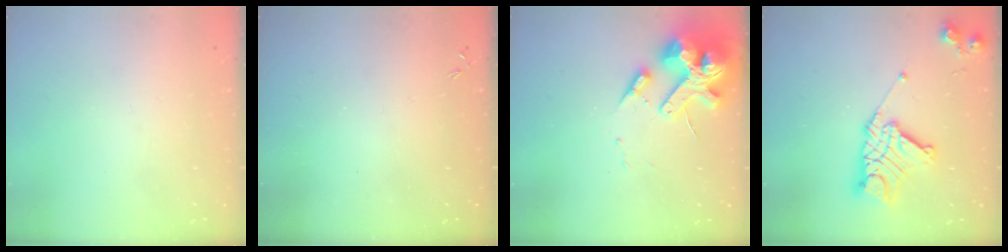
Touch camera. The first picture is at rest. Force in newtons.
{"total": 0.0}
{"total": 16.4, "press": 16.1, "slide": 2.7}
{"total": 15.0, "press": 14.9, "slide": 1.3}